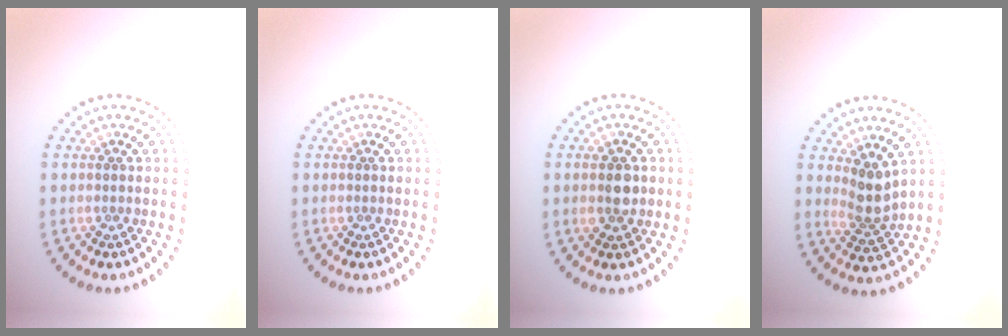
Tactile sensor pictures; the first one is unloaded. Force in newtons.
{"total": 0.0}
{"total": 2.1, "press": 2.1, "slide": 0.2}
{"total": 2.6, "press": 2.1, "slide": 1.6}